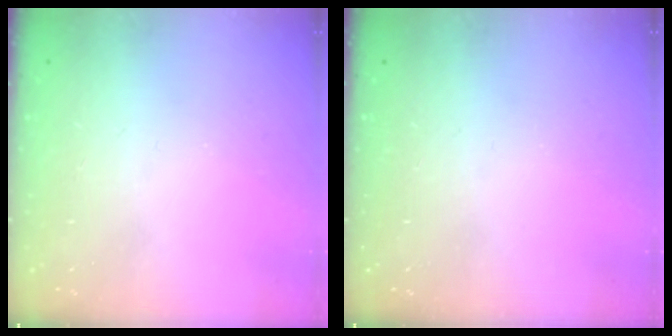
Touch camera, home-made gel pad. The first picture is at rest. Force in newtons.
{"total": 0.0}